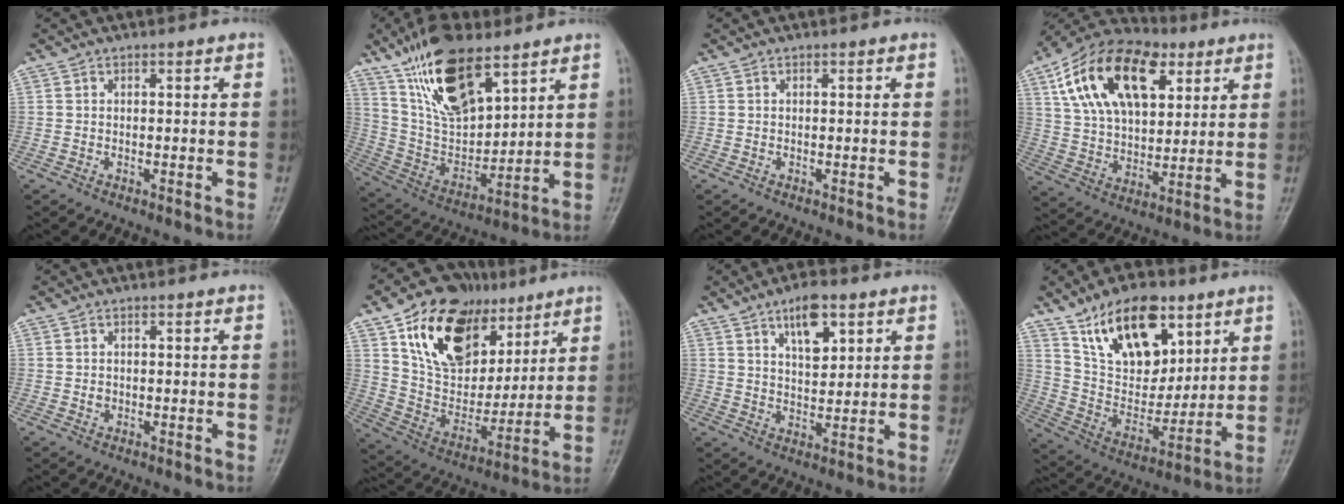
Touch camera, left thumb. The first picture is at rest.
{"total": 18.9, "force": [11.6, 7.9, 12.7], "torque": [-0.203, -0.049, 0.230]}
{"total": 0.0}
{"total": 22.6, "force": [9.4, 13.2, 15.7], "torque": [-0.256, -0.009, 0.162]}
{"total": 1.2, "force": [0.0, 1.0, 0.6], "torque": [-0.006, 0.002, 0.002]}
{"total": 22.4, "force": [11.4, 14.4, 12.9], "torque": [-0.176, -0.030, 0.205]}
{"total": 8.5, "force": [4.4, 3.9, 6.1], "torque": [-0.080, -0.025, 0.073]}
{"total": 19.4, "force": [10.7, 10.9, 12.0], "torque": [-0.147, -0.047, 0.198]}